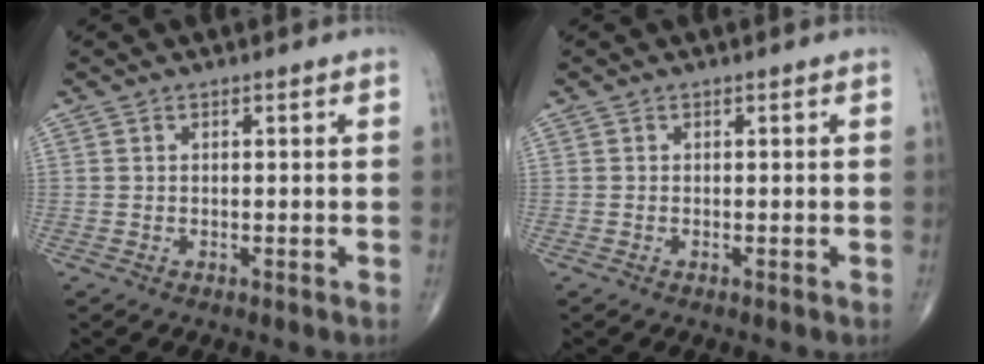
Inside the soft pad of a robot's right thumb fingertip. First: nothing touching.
{"total": 0.0}